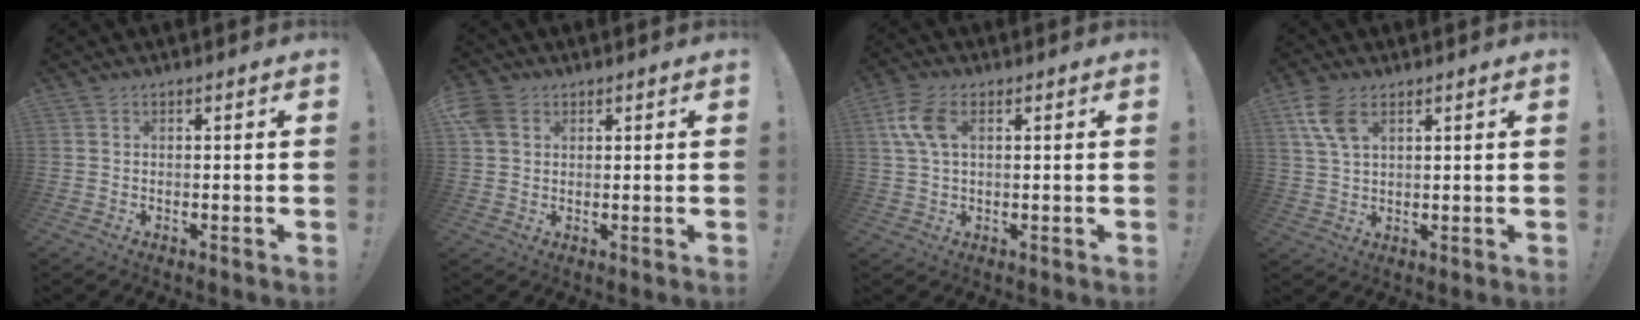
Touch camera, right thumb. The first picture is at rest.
{"total": 5.2, "force": [2.1, 4.0, 2.6], "torque": [-0.046, 0.004, 0.045]}
{"total": 8.2, "force": [2.4, 4.5, 6.4], "torque": [-0.139, 0.004, 0.045]}
{"total": 7.7, "force": [4.0, 4.1, 5.1], "torque": [-0.109, -0.008, 0.078]}